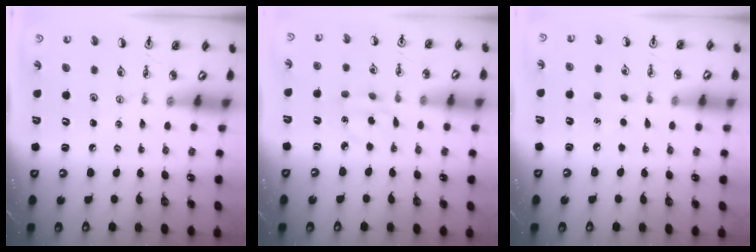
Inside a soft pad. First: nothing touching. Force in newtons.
{"total": 3.2, "press": 3.1, "slide": 0.6}
{"total": 5.1, "press": 5.1, "slide": 0.5}